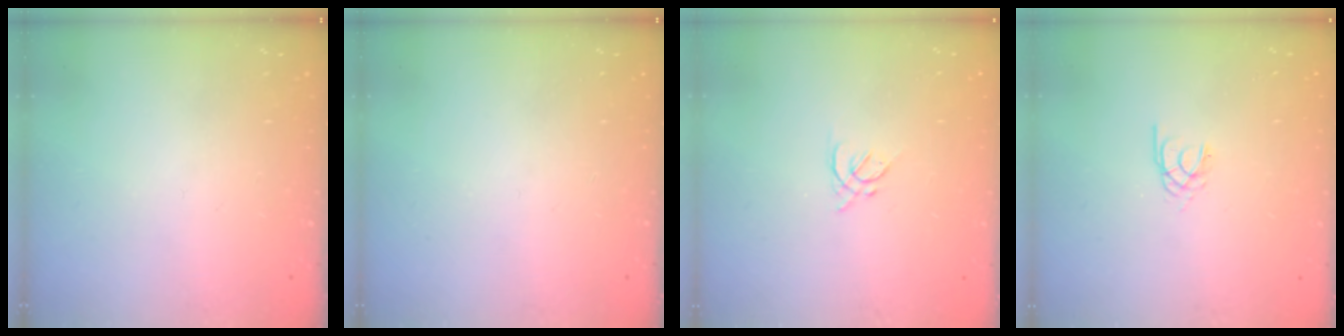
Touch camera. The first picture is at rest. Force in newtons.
{"total": 0.0}
{"total": 1.3, "press": 1.2, "slide": 0.5}
{"total": 1.9, "press": 1.9, "slide": 0.3}